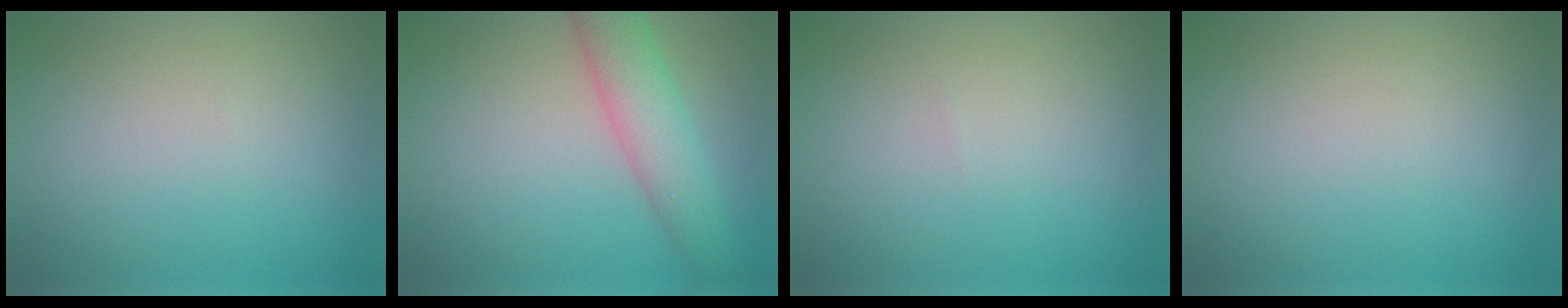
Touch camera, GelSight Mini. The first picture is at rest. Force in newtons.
{"total": 5.2, "press": 5.2, "slide": 0.3}
{"total": 0.0}
{"total": 0.0}